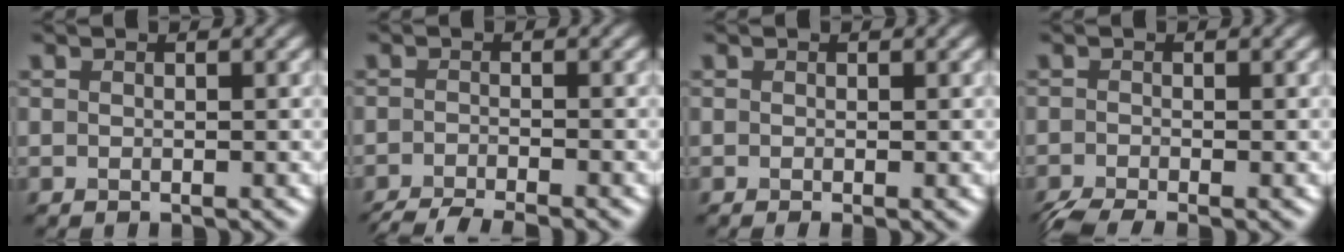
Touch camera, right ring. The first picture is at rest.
{"total": 4.6, "force": [-3.9, 0.6, 2.4], "torque": [-0.039, -0.011, -0.070]}
{"total": 0.7, "force": [-0.2, 0.1, 0.7], "torque": [-0.011, -0.007, -0.004]}
{"total": 3.2, "force": [-2.5, 0.5, 1.9], "torque": [-0.034, -0.012, -0.052]}